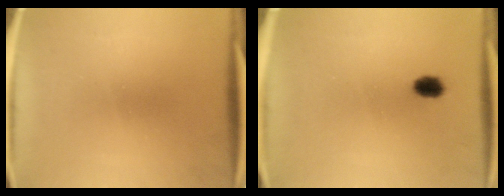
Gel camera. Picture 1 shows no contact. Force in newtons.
{"total": 2.8}